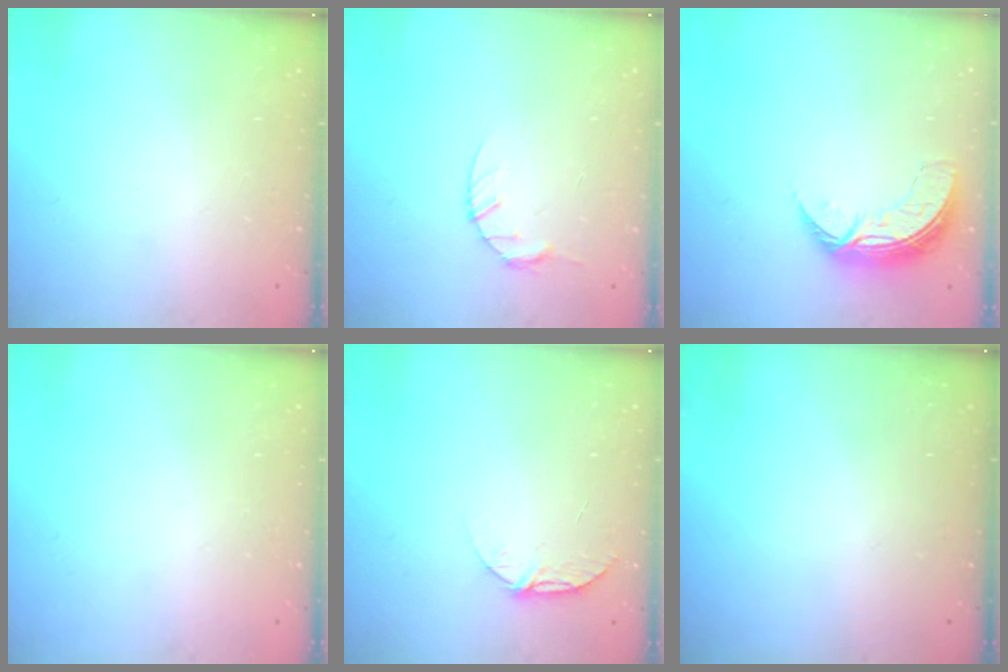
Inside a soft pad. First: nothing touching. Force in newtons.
{"total": 4.6, "press": 4.6, "slide": 0.6}
{"total": 7.8, "press": 7.8, "slide": 0.7}
{"total": 0.0}
{"total": 5.6, "press": 5.6, "slide": 0.6}
{"total": 0.0}